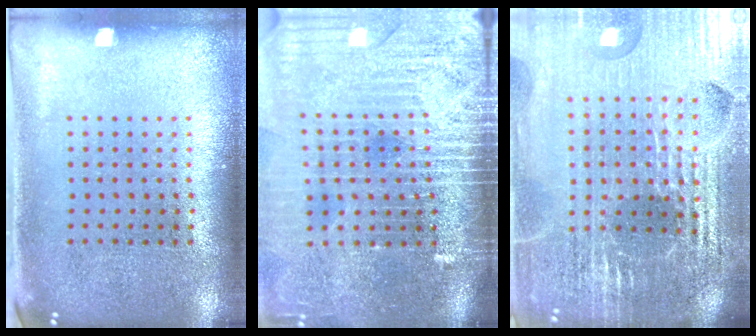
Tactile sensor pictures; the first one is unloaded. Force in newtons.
{"total": 4.5, "press": 3.9, "slide": 2.3}
{"total": 5.9, "press": 5.3, "slide": 2.6}